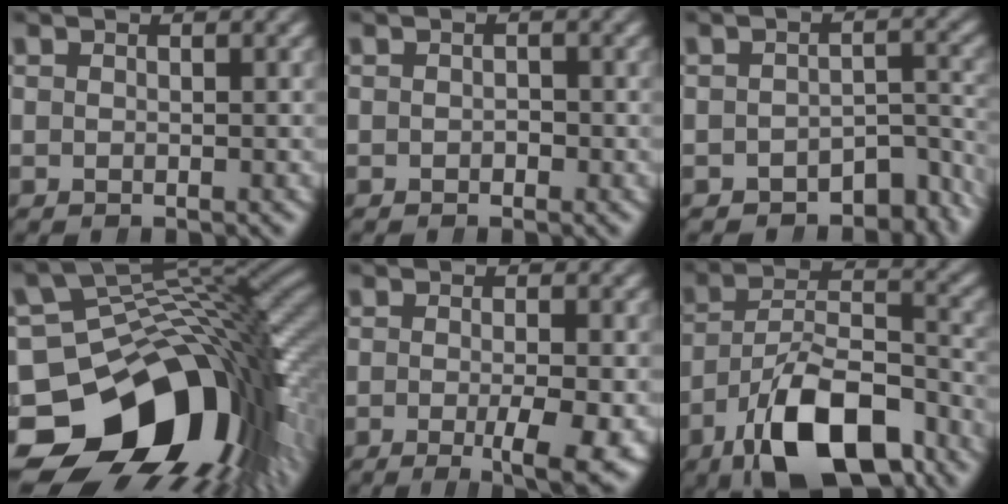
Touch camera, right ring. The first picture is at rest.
{"total": 0.6, "force": [-0.5, 0.3, 0.0], "torque": [0.004, -0.004, -0.005]}
{"total": 6.1, "force": [-5.2, 2.6, 2.0], "torque": [0.005, -0.013, -0.074]}
{"total": 27.3, "force": [-7.0, 16.8, 20.3], "torque": [-0.316, -0.059, -0.083]}
{"total": 5.0, "force": [-1.7, 0.5, 4.6], "torque": [-0.059, 0.000, -0.028]}
{"total": 11.0, "force": [-5.0, 5.3, 8.3], "torque": [-0.124, -0.023, -0.069]}